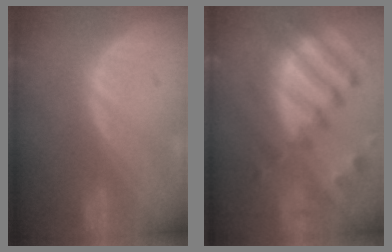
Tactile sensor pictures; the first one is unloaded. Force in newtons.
{"total": 12.3, "press": 10.6, "slide": 6.2}